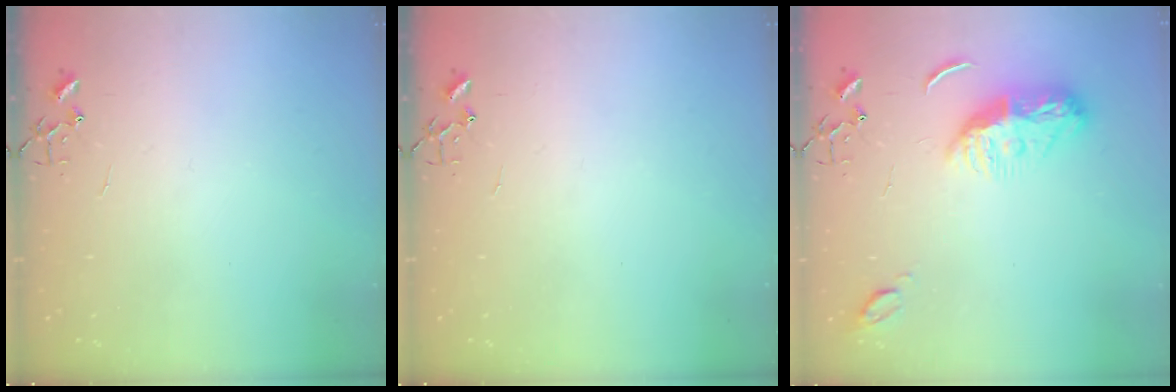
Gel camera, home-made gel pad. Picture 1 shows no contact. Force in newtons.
{"total": 0.0}
{"total": 10.4, "press": 10.4, "slide": 0.1}